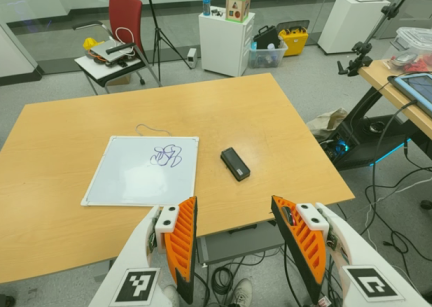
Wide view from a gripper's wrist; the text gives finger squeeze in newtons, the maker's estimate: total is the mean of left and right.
{"total": 0.0}